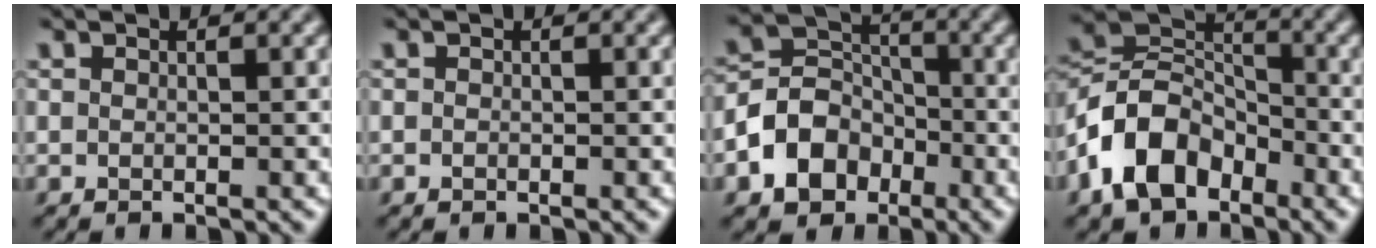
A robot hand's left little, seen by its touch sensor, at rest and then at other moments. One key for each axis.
{"total": 0.0}
{"total": 6.0, "fx": -2.8, "fy": 4.7, "fz": 2.7, "tx": -0.045, "ty": 0.005, "tz": -0.059}
{"total": 8.1, "fx": -4.2, "fy": 5.2, "fz": 4.5, "tx": -0.088, "ty": 0.011, "tz": -0.098}